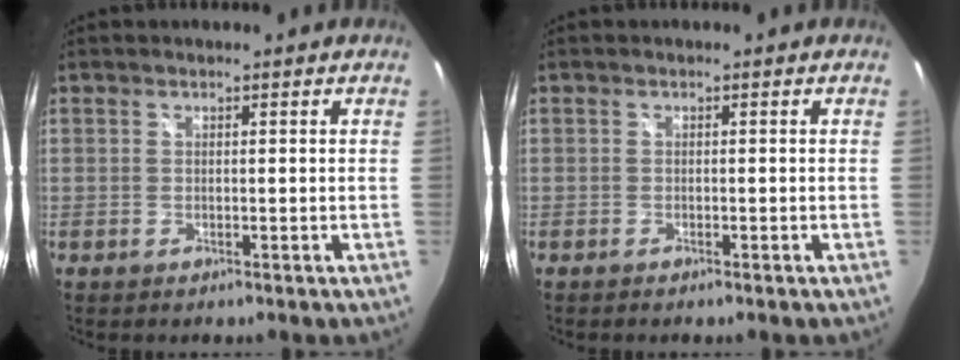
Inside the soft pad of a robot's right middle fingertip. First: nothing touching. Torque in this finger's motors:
{"motor_torque": [-0.19, -0.12, -0.04, -0.01]}